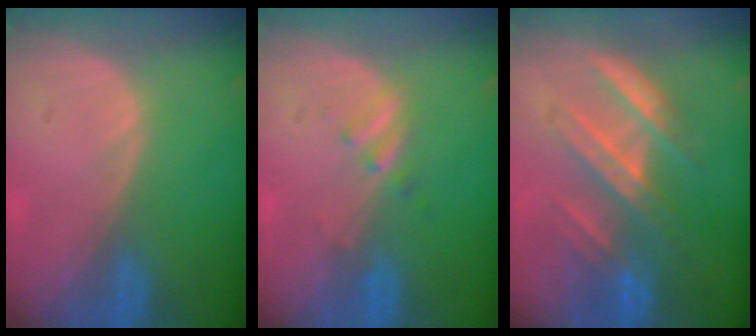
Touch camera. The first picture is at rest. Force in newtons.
{"total": 1.9, "press": 1.9, "slide": 0.3}
{"total": 7.0, "press": 7.0, "slide": 0.2}